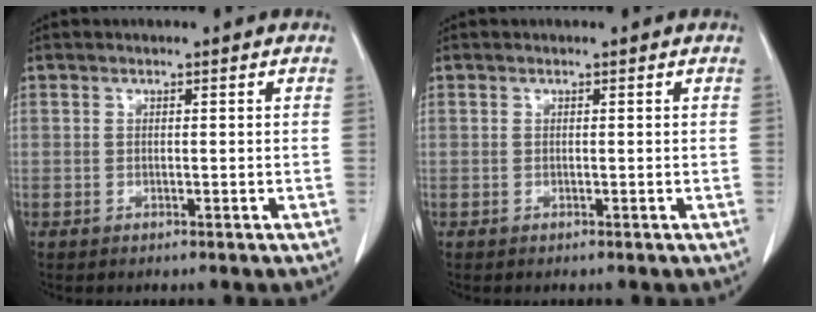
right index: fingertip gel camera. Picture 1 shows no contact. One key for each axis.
{"total": 0.0}